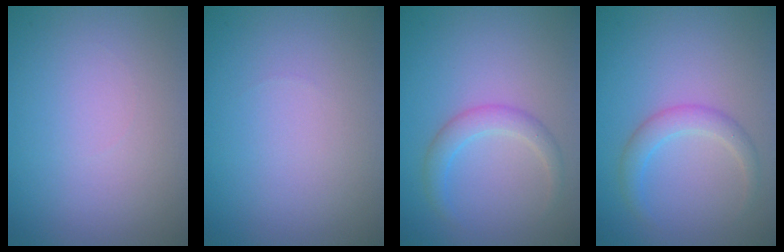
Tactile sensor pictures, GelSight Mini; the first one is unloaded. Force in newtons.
{"total": 0.0}
{"total": 2.2, "press": 2.2, "slide": 0.1}
{"total": 2.2, "press": 2.2, "slide": 0.1}